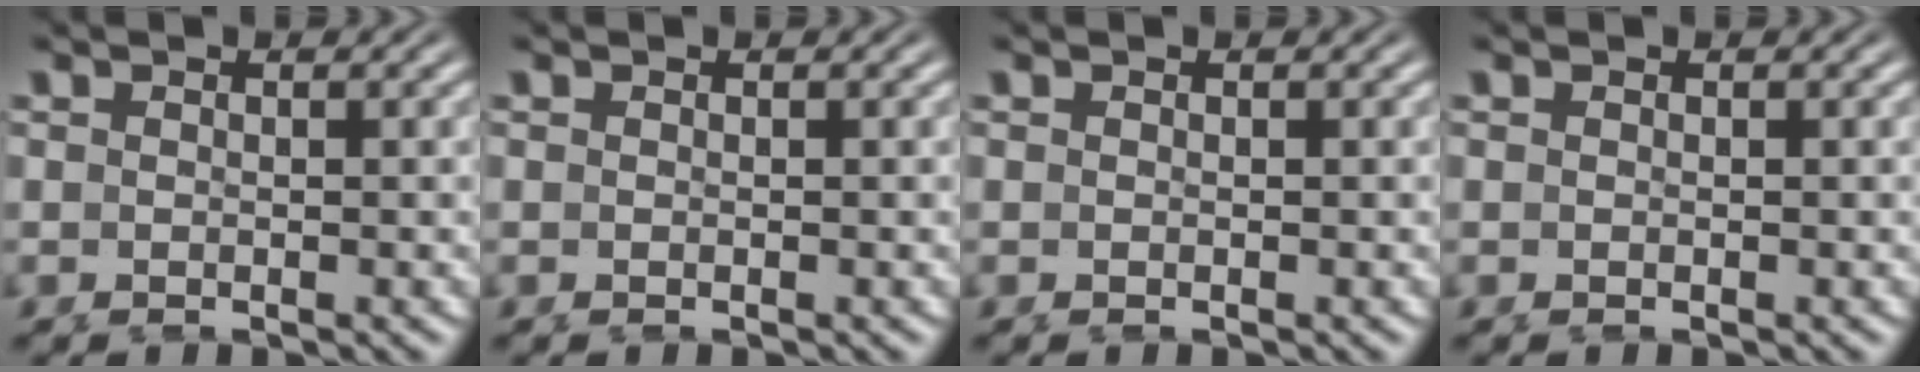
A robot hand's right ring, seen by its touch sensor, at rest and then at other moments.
{"total": 0.0}
{"total": 0.0}
{"total": 0.0}